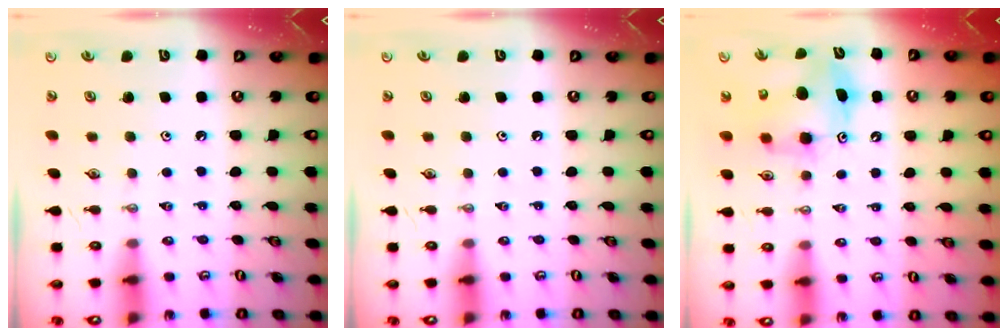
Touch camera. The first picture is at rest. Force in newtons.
{"total": 0.0}
{"total": 9.3, "press": 9.3, "slide": 0.6}